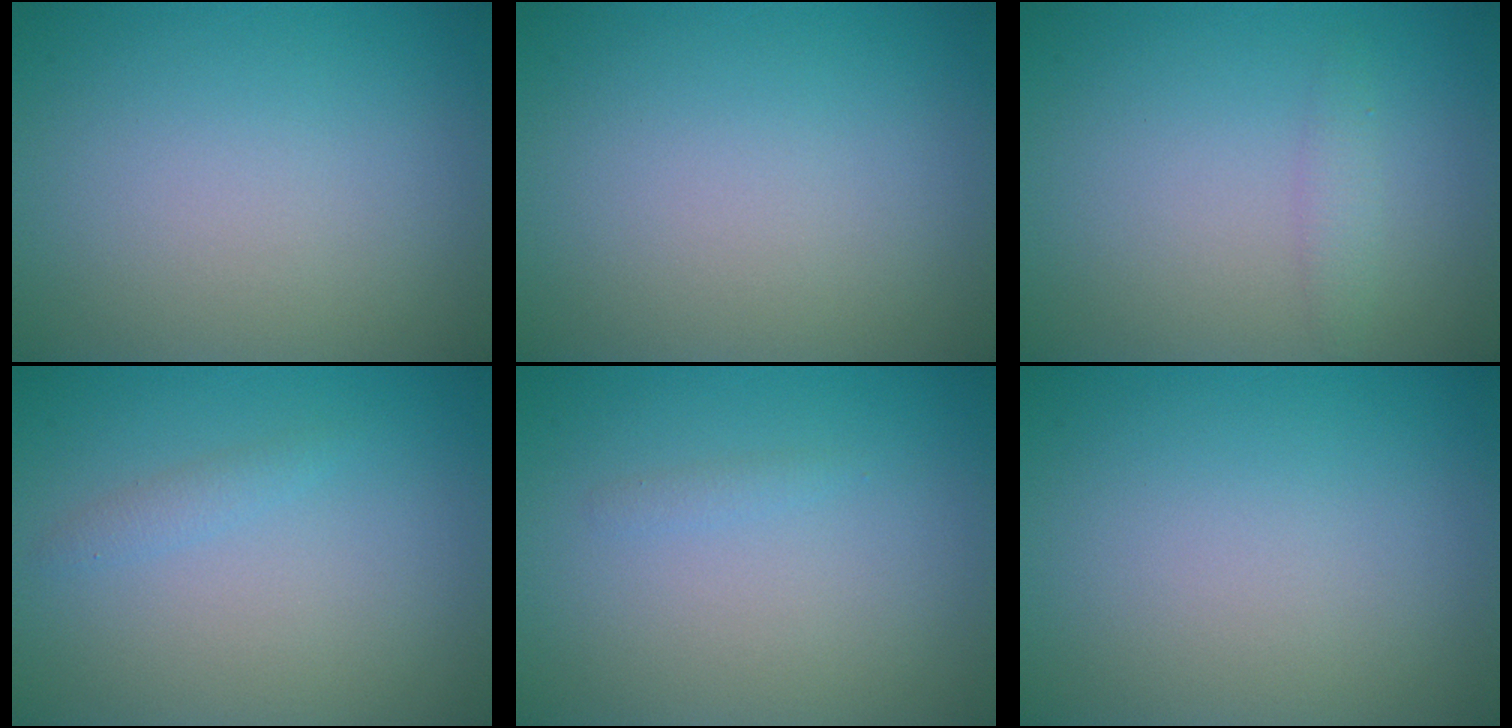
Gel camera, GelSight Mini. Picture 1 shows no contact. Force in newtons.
{"total": 0.0}
{"total": 1.3, "press": 1.3, "slide": 0.0}
{"total": 1.0, "press": 1.0, "slide": 0.0}
{"total": 0.6, "press": 0.6, "slide": 0.0}
{"total": 0.0}